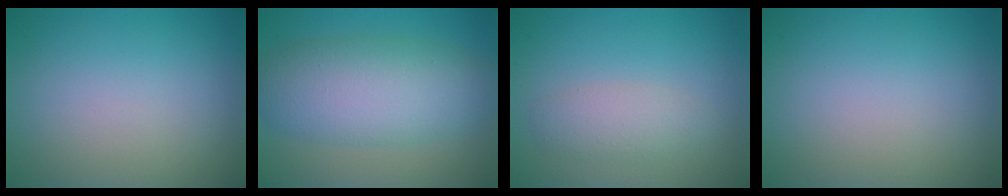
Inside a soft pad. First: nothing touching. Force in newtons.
{"total": 7.6, "press": 7.6, "slide": 0.2}
{"total": 2.3, "press": 2.3, "slide": 0.1}
{"total": 0.0}